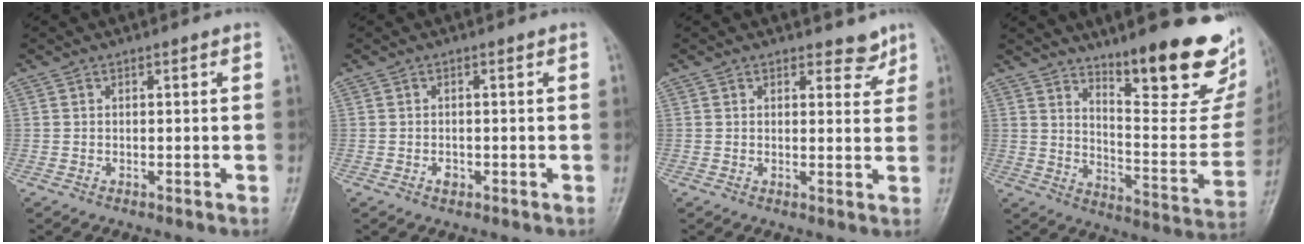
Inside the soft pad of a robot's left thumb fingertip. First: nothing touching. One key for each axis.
{"total": 1.2, "fx": -0.5, "fy": 0.9, "fz": 0.7, "tx": -0.008, "ty": 0.002, "tz": -0.007}
{"total": 3.1, "fx": 2.5, "fy": 1.6, "fz": 0.9, "tx": 0.010, "ty": -0.018, "tz": 0.031}
{"total": 24.6, "fx": 15.9, "fy": 6.5, "fz": 17.7, "tx": -0.204, "ty": -0.099, "tz": 0.232}